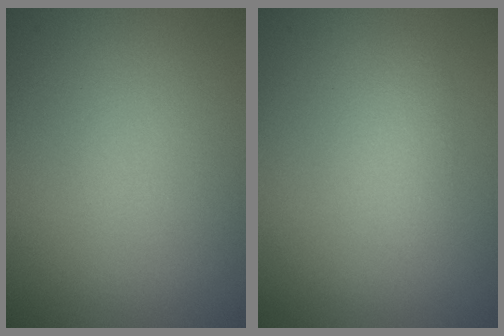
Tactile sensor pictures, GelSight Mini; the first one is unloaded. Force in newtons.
{"total": 1.2, "press": 1.2, "slide": 0.1}